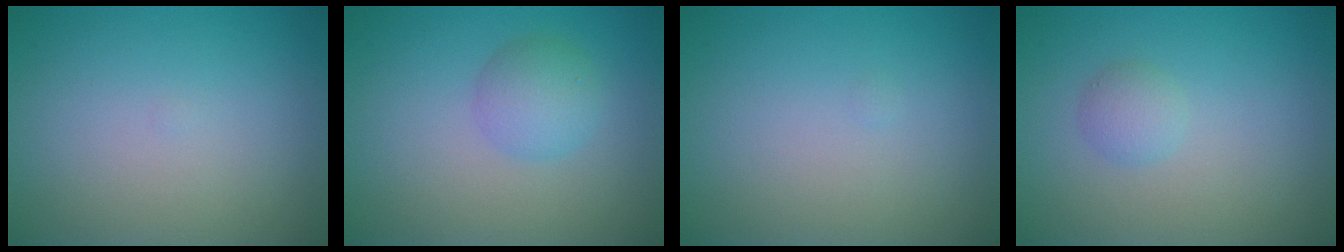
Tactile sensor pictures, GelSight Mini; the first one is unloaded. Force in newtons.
{"total": 2.7, "press": 2.7, "slide": 0.1}
{"total": 0.0}
{"total": 1.4, "press": 1.4, "slide": 0.0}